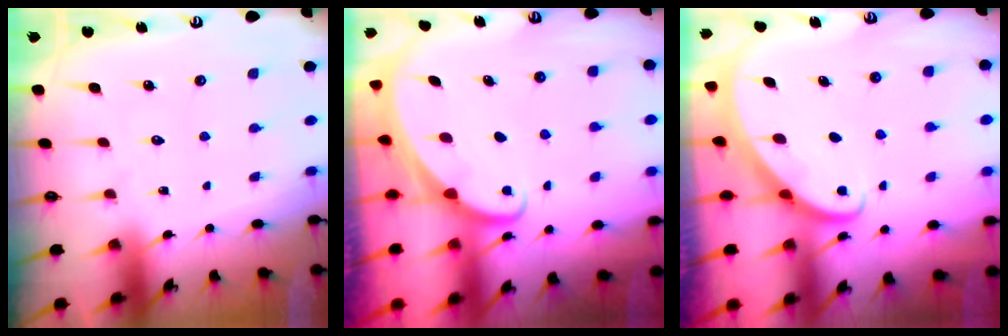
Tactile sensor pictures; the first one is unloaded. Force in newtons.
{"total": 1.6, "press": 1.6, "slide": 0.0}
{"total": 2.7, "press": 2.7, "slide": 0.2}